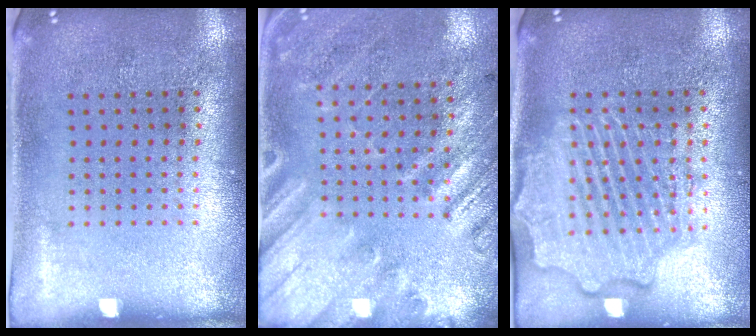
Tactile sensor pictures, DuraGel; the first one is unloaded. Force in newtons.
{"total": 2.5, "press": 1.8, "slide": 1.7}
{"total": 2.6, "press": 2.6, "slide": 0.3}